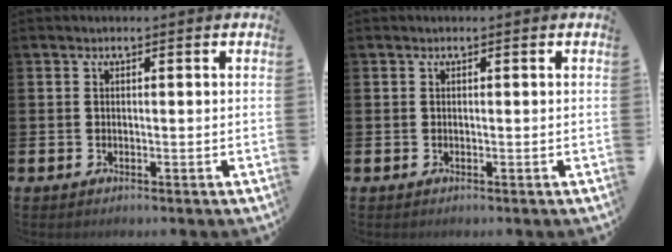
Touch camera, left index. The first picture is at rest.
{"total": 0.0}